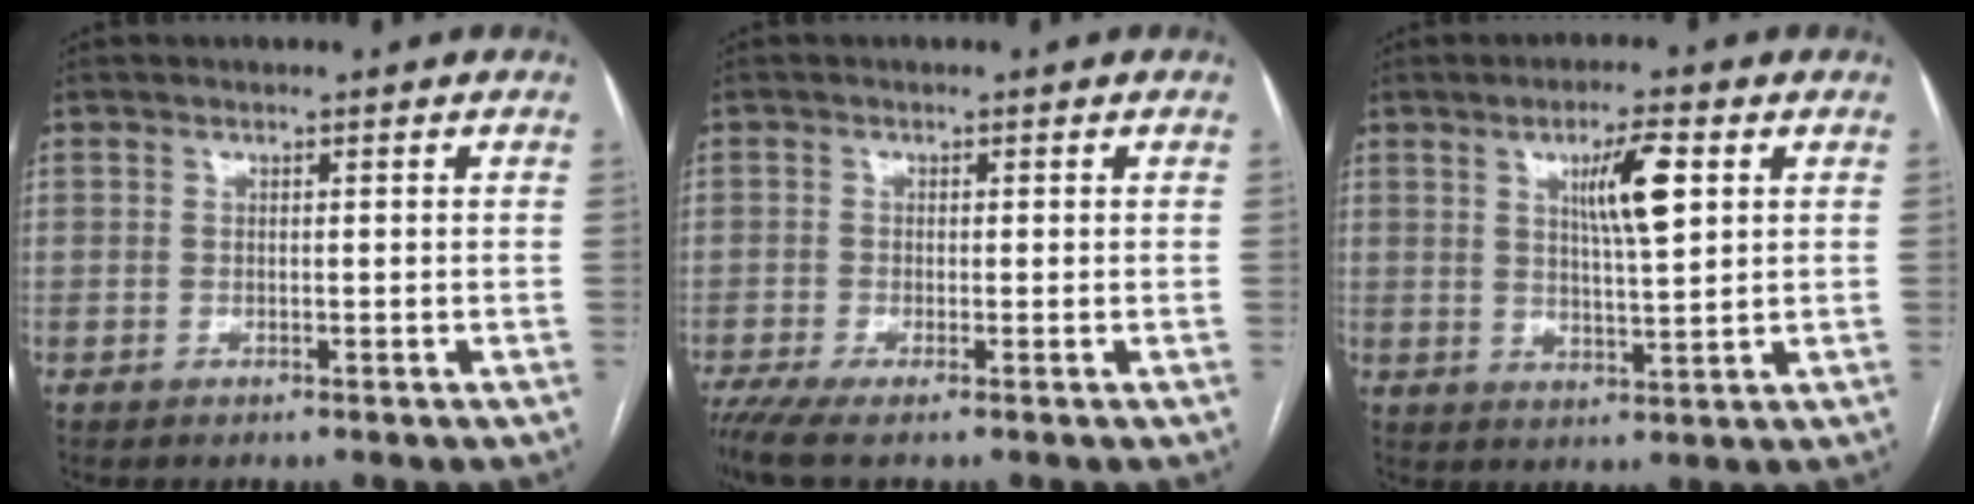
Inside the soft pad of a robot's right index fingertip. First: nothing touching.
{"total": 4.1, "force": [-2.7, 0.3, 3.0], "torque": [-0.060, -0.011, -0.055]}
{"total": 7.4, "force": [2.7, 0.8, 6.9], "torque": [-0.119, 0.002, 0.046]}